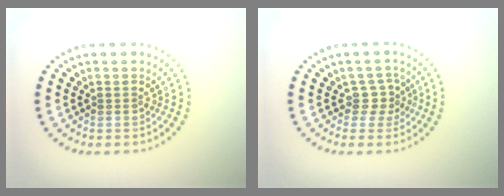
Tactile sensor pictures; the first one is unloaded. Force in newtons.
{"total": 1.8, "press": 1.4, "slide": 1.2}